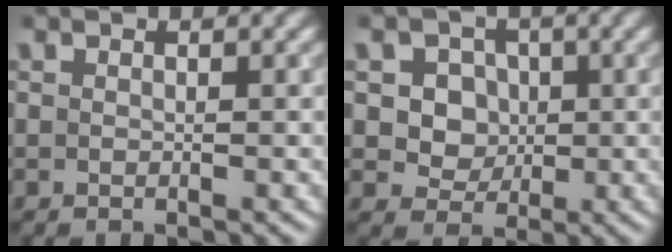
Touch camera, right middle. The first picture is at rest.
{"total": 5.2, "force": [1.2, 4.5, 2.3], "torque": [-0.030, 0.010, 0.015]}